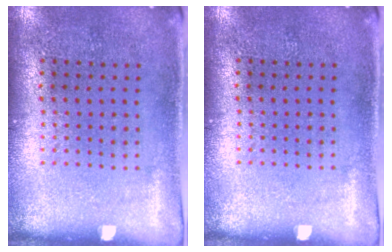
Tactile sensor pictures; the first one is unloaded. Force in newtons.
{"total": 0.0}